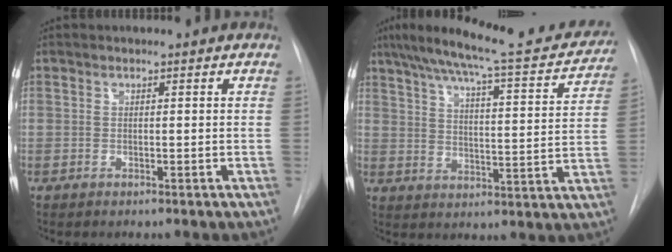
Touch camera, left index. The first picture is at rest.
{"total": 20.8, "force": [18.1, 2.7, 9.8], "torque": [-0.154, -0.014, 0.235]}